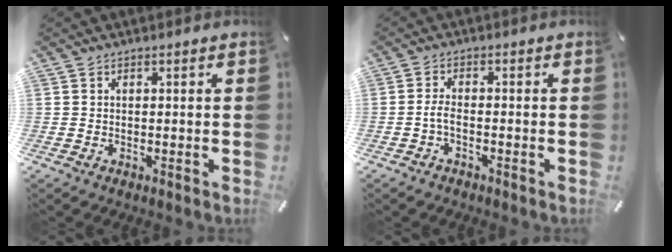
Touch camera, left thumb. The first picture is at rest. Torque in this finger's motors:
{"motor_torque": [0.19, 0.10, 0.10, 0.00, 0.03]}